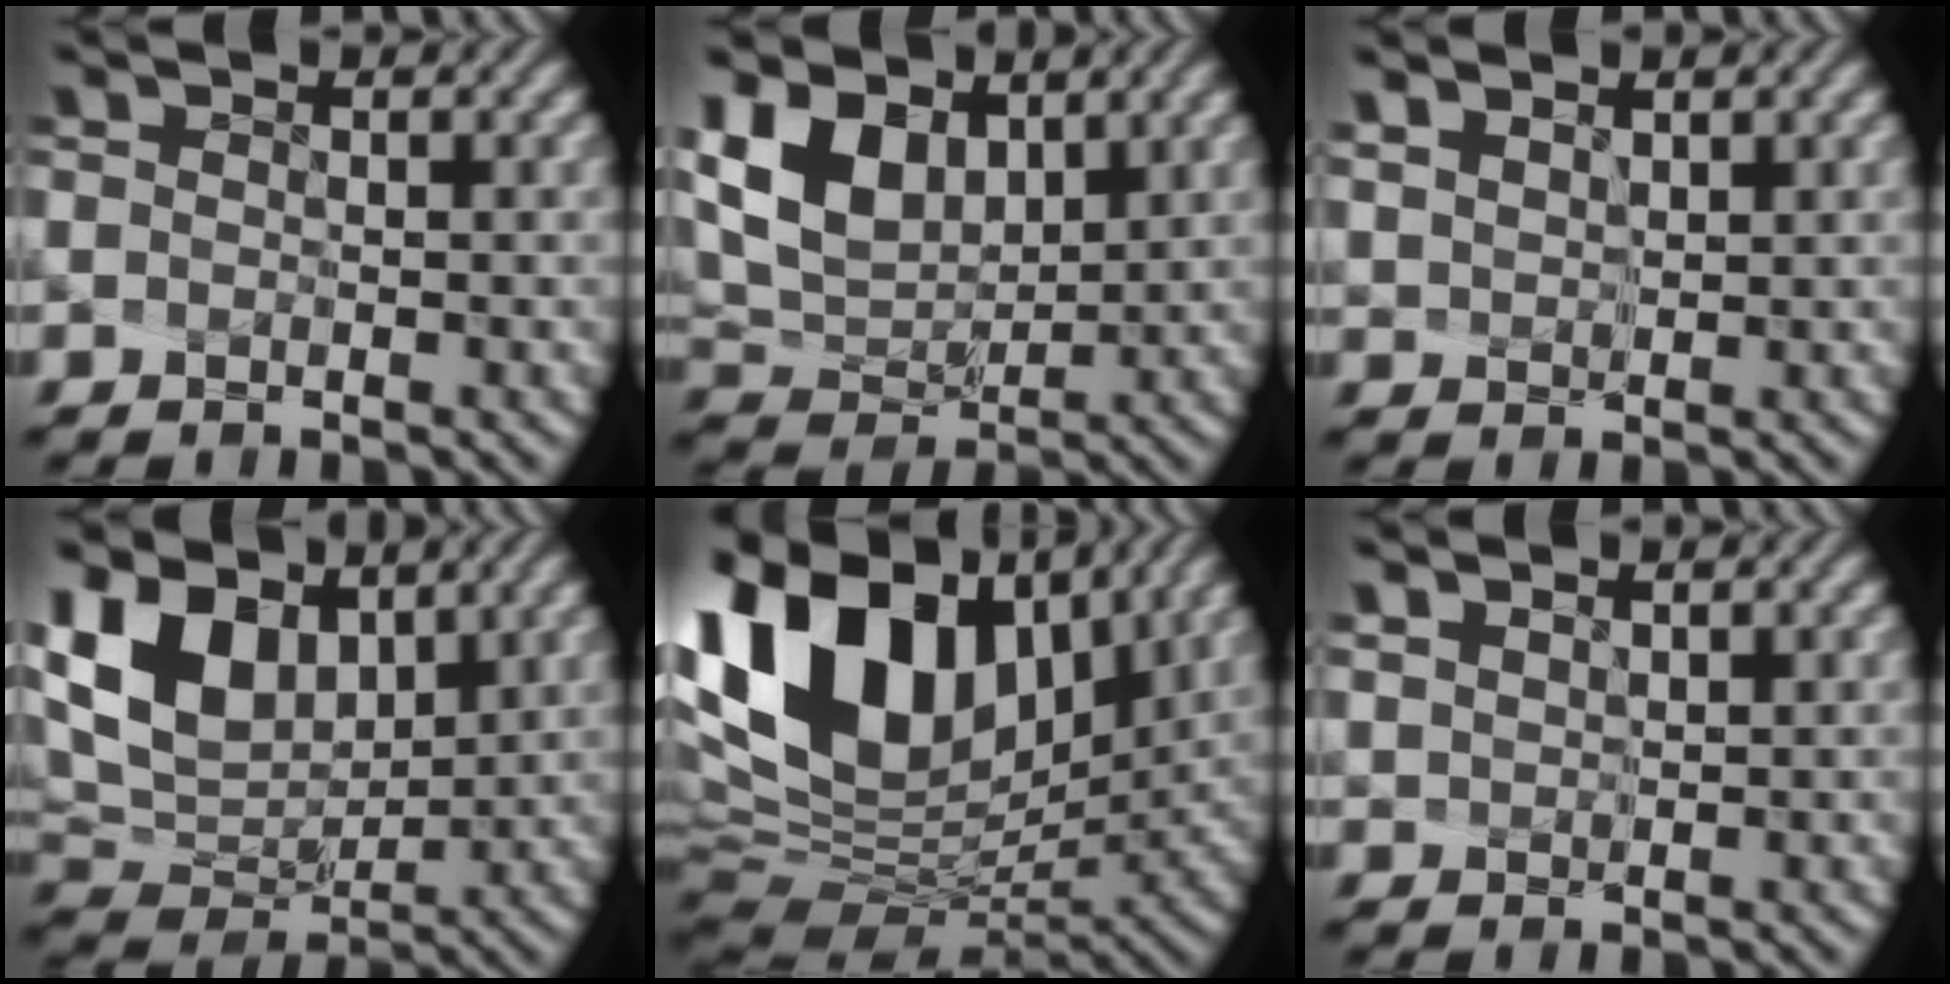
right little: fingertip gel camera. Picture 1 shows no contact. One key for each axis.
{"total": 5.8, "fx": 3.6, "fy": 3.4, "fz": 3.1, "tx": -0.077, "ty": -0.004, "tz": 0.067}
{"total": 3.0, "fx": 2.4, "fy": 1.3, "fz": 1.1, "tx": -0.032, "ty": 0.016, "tz": 0.034}
{"total": 7.6, "fx": 3.9, "fy": 4.8, "fz": 4.4, "tx": -0.112, "ty": -0.001, "tz": 0.071}
{"total": 16.6, "fx": 7.2, "fy": 10.1, "fz": 11.0, "tx": -0.228, "ty": 0.024, "tz": 0.126}
{"total": 1.9, "fx": 1.7, "fy": 0.6, "fz": 0.5, "tx": -0.013, "ty": 0.013, "tz": 0.023}